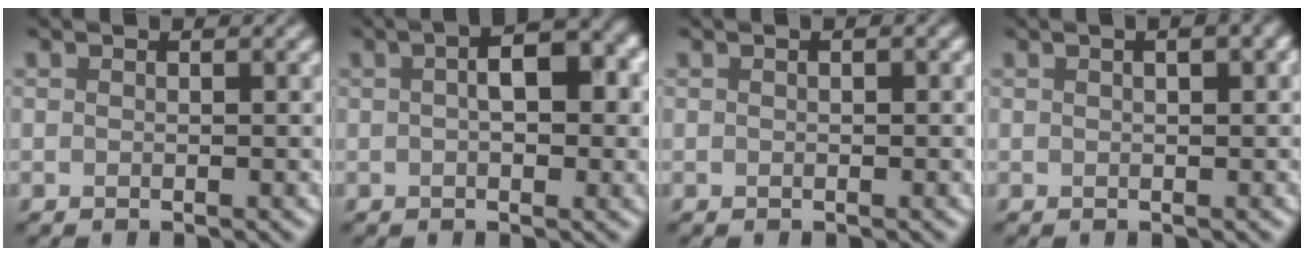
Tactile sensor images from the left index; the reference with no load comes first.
{"total": 5.2, "force": [0.7, 2.4, 4.6], "torque": [-0.064, 0.008, 0.005]}
{"total": 0.6, "force": [0.2, 0.2, 0.5], "torque": [-0.010, 0.002, 0.002]}
{"total": 2.7, "force": [1.1, 1.0, 2.2], "torque": [-0.015, 0.006, 0.005]}